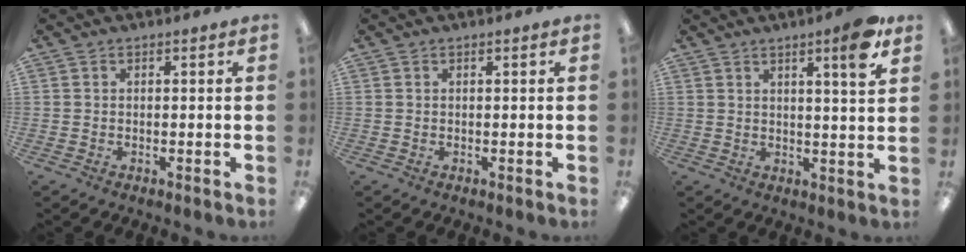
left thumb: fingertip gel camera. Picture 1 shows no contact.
{"total": 0.0}
{"total": 6.7, "force": [4.3, 0.7, 5.1], "torque": [-0.069, -0.022, 0.062]}